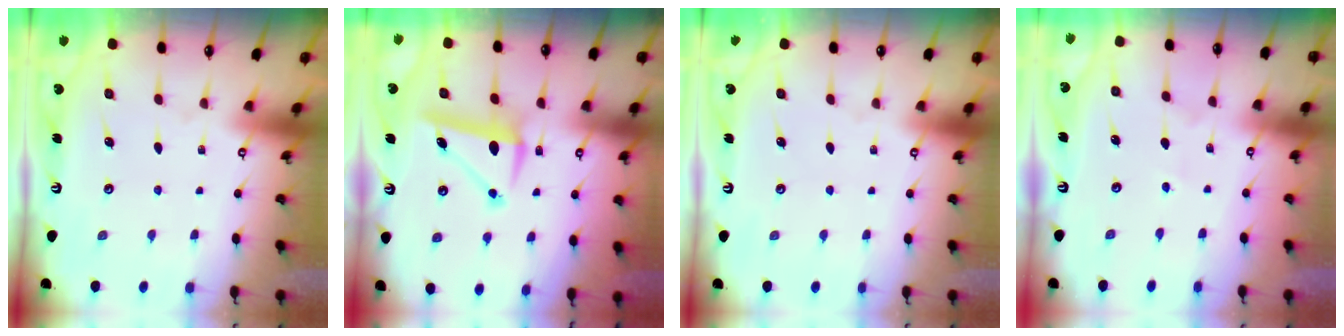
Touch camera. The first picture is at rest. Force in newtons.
{"total": 9.1, "press": 8.9, "slide": 1.7}
{"total": 0.0}
{"total": 1.7, "press": 1.6, "slide": 0.5}